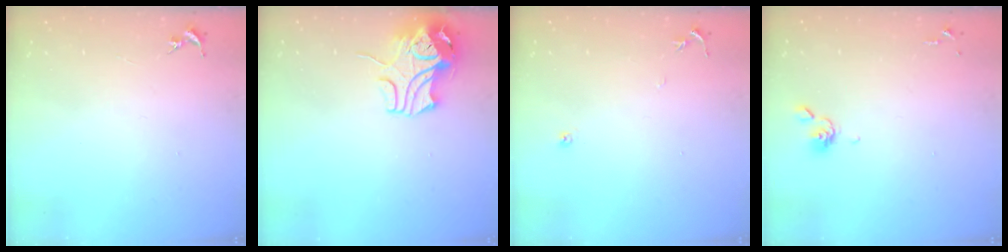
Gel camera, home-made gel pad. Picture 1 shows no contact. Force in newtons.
{"total": 10.8, "press": 10.6, "slide": 1.6}
{"total": 4.6, "press": 4.6, "slide": 0.5}
{"total": 5.6, "press": 5.5, "slide": 1.4}